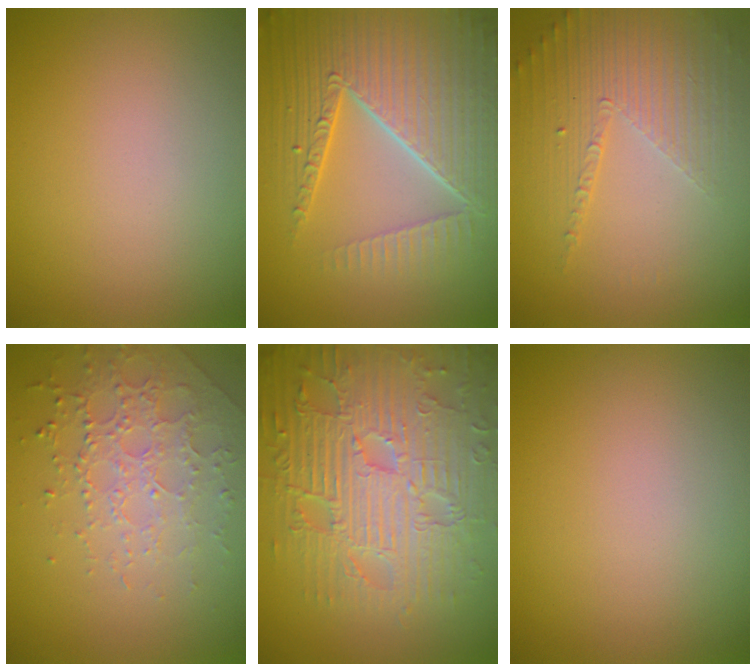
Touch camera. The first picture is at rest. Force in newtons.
{"total": 8.9, "press": 6.1, "slide": 6.5}
{"total": 5.2, "press": 3.2, "slide": 4.0}
{"total": 2.6, "press": 2.4, "slide": 1.1}
{"total": 9.4, "press": 6.9, "slide": 6.4}
{"total": 0.0}